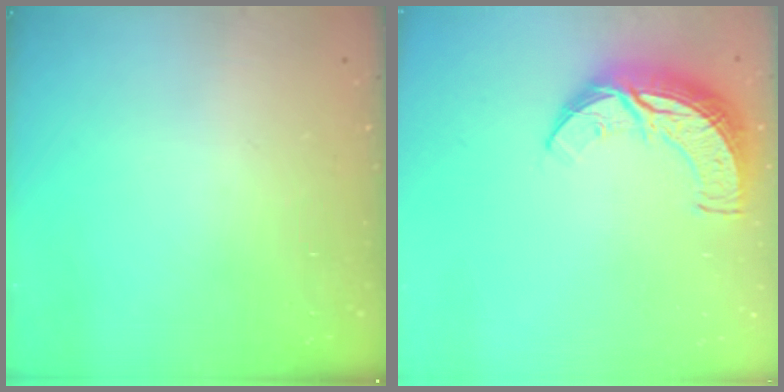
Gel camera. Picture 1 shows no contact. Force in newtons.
{"total": 10.9, "press": 10.9, "slide": 0.8}